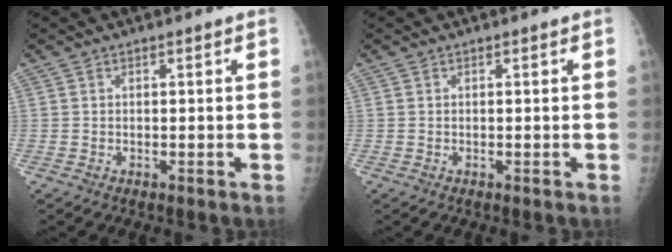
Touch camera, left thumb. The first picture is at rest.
{"total": 0.0}